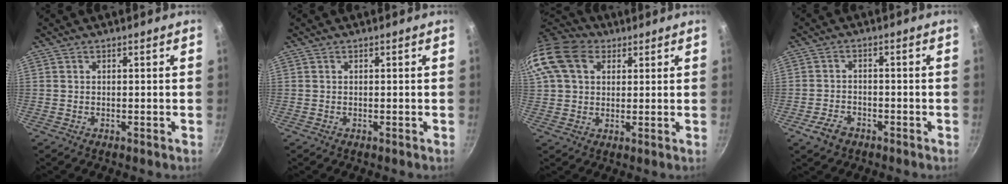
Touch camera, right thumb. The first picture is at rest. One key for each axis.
{"total": 0.0}
{"total": 15.3, "fx": 5.7, "fy": 11.3, "fz": 8.6, "tx": -0.176, "ty": 0.022, "tz": 0.094}
{"total": 4.4, "fx": -2.7, "fy": 2.7, "fz": 2.2, "tx": -0.038, "ty": 0.024, "tz": -0.047}